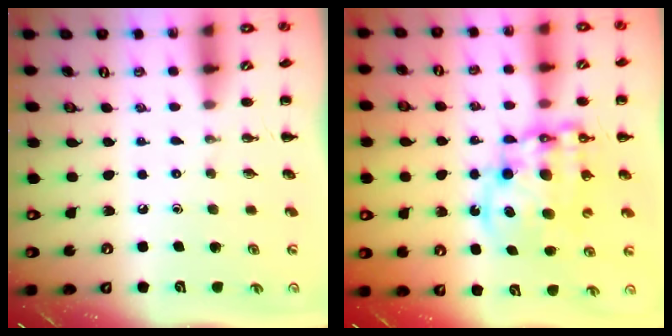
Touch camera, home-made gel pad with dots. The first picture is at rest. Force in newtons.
{"total": 13.0, "press": 12.6, "slide": 3.0}